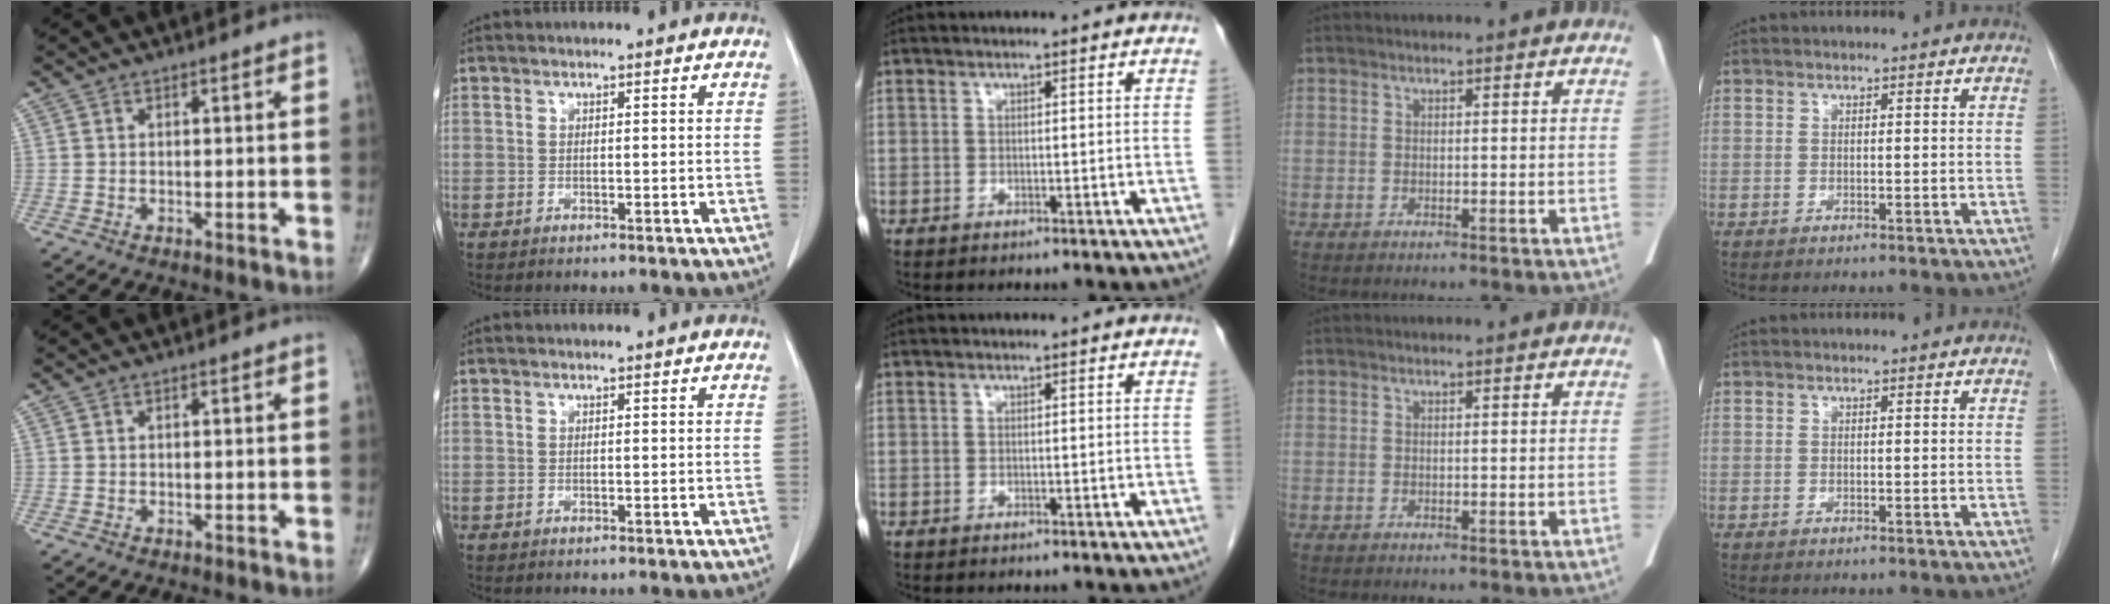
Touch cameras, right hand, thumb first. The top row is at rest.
{}